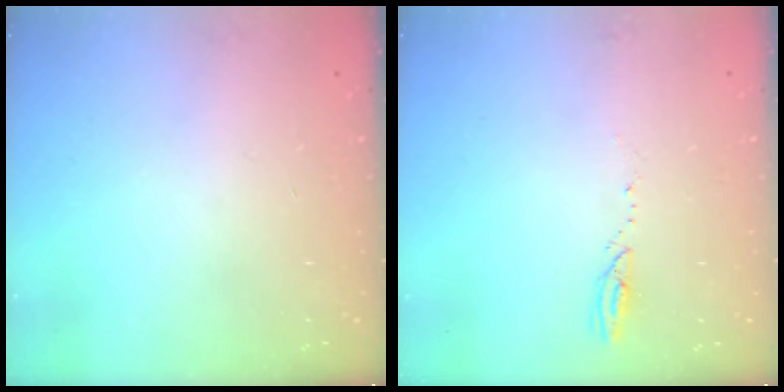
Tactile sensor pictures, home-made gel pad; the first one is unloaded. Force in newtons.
{"total": 2.5, "press": 2.5, "slide": 0.2}